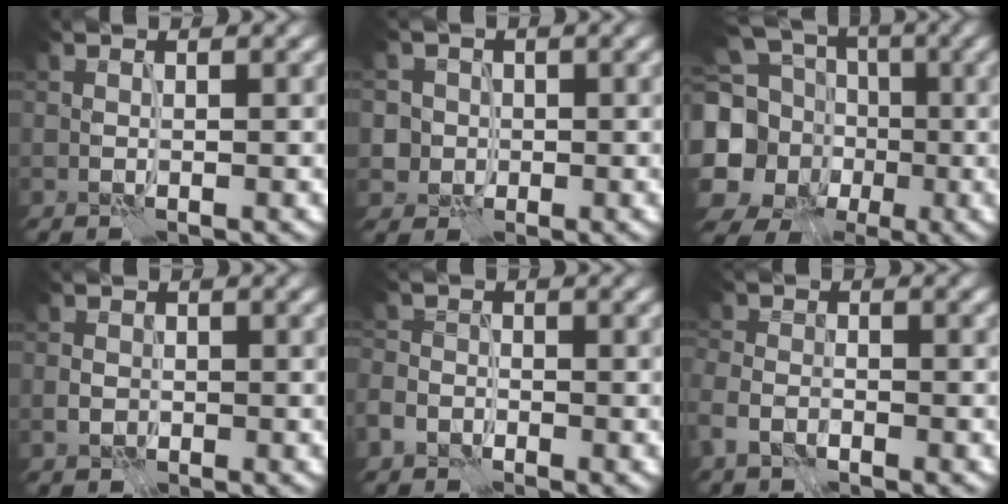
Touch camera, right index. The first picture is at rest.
{"total": 4.0, "force": [0.9, 3.8, 0.9], "torque": [-0.006, 0.017, 0.006]}
{"total": 15.9, "force": [-0.2, 14.4, 6.7], "torque": [-0.186, 0.005, -0.032]}
{"total": 1.4, "force": [-0.3, 1.3, 0.4], "torque": [-0.008, -0.003, -0.006]}
{"total": 2.1, "force": [-1.8, 1.2, 0.0], "torque": [0.004, -0.004, -0.040]}
{"total": 2.5, "force": [-1.8, 1.4, 1.2], "torque": [-0.026, -0.002, -0.040]}